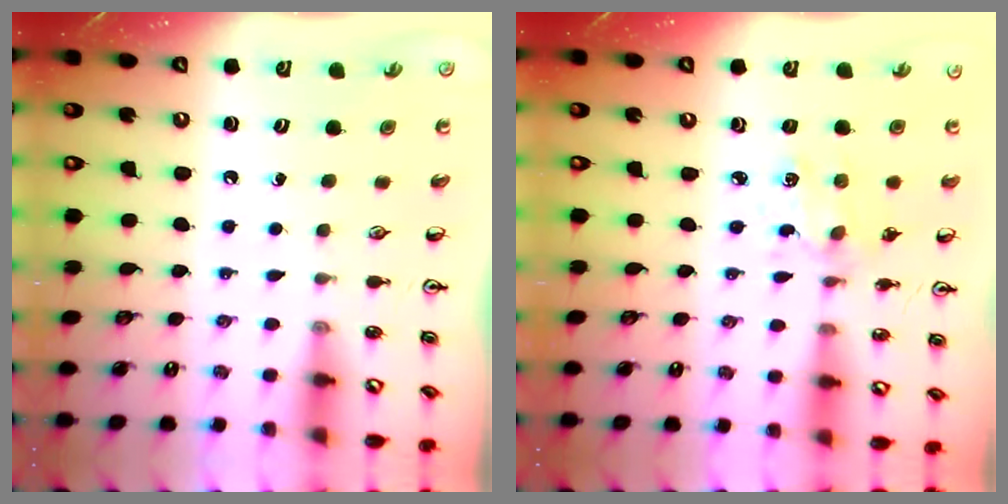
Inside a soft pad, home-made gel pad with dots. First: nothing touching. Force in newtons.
{"total": 1.9, "press": 1.9, "slide": 0.2}